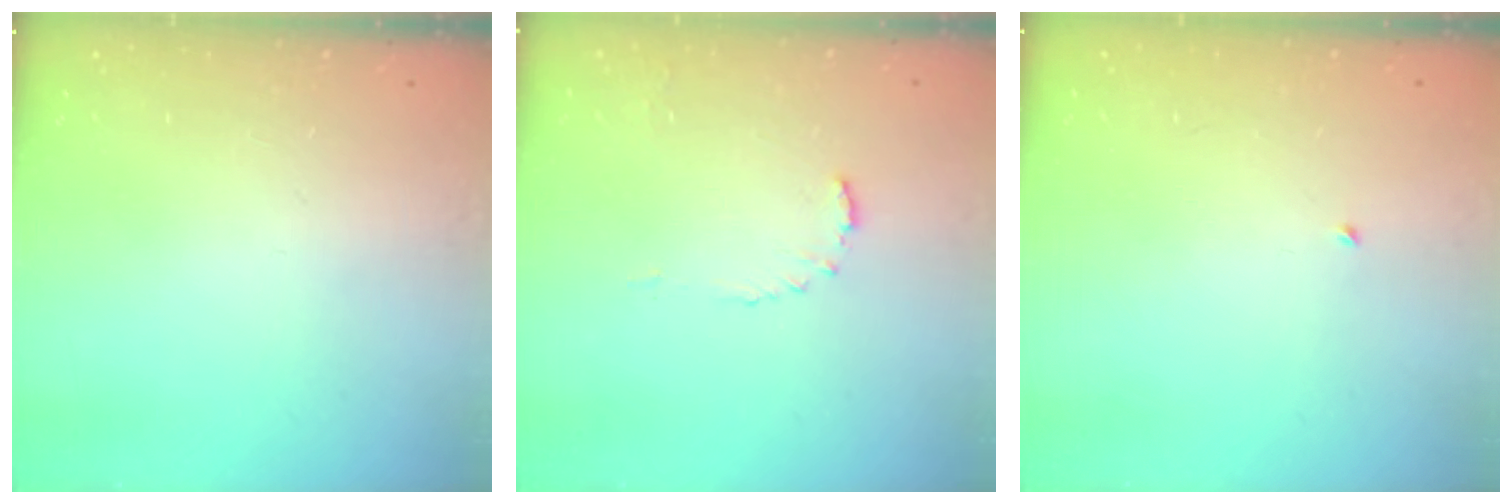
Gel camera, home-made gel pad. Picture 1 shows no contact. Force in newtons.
{"total": 6.7, "press": 6.7, "slide": 0.5}
{"total": 2.7, "press": 2.7, "slide": 0.2}